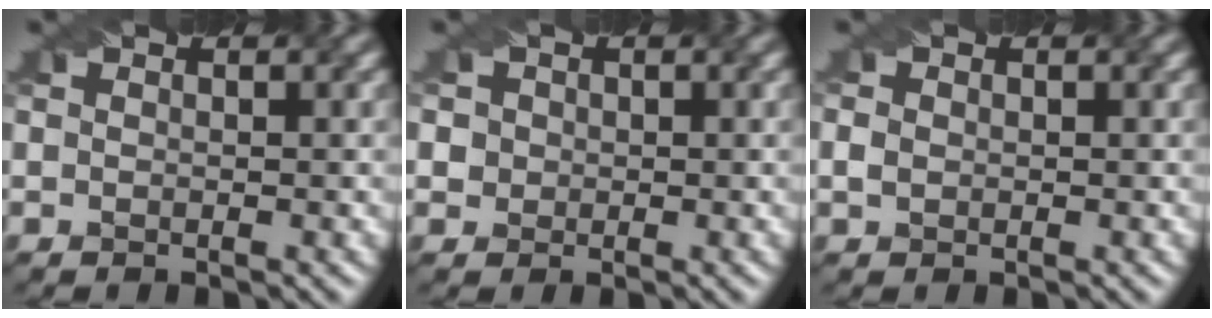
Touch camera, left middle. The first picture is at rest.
{"total": 3.5, "force": [1.1, 3.0, 1.3], "torque": [-0.016, 0.024, 0.006]}
{"total": 0.8, "force": [-0.5, 0.6, 0.3], "torque": [-0.011, 0.000, -0.005]}